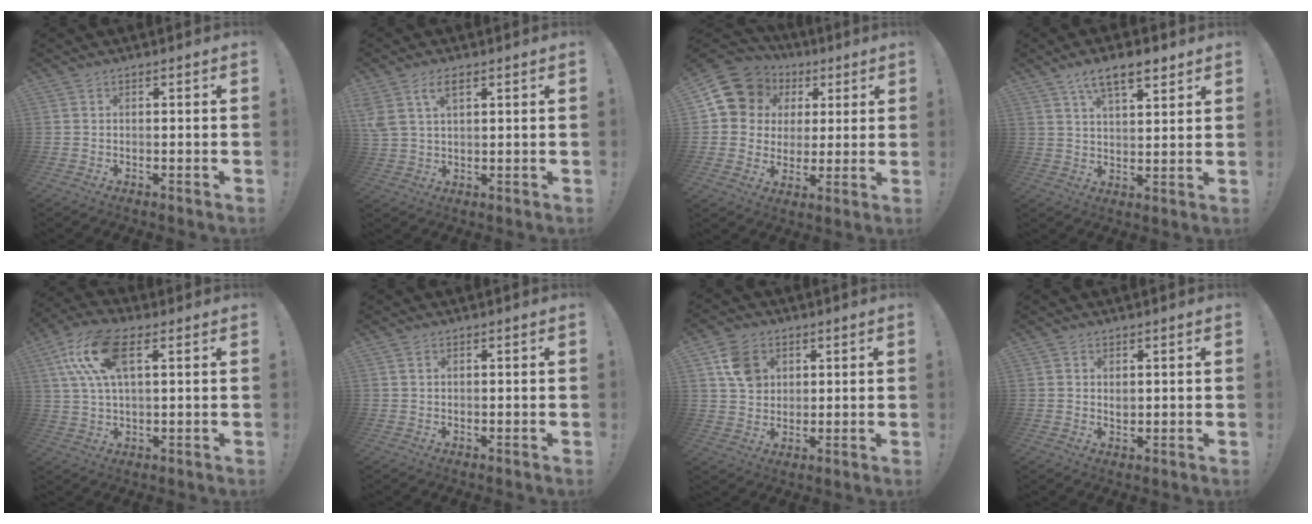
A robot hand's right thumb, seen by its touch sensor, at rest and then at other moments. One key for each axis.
{"total": 4.2, "fx": 2.4, "fy": 1.8, "fz": 2.9, "tx": -0.058, "ty": -0.005, "tz": 0.047}
{"total": 13.3, "fx": 5.7, "fy": 11.1, "fz": 4.6, "tx": -0.077, "ty": -0.025, "tz": 0.123}
{"total": 9.1, "fx": 6.0, "fy": 3.3, "fz": 6.1, "tx": -0.094, "ty": -0.023, "tz": 0.105}
{"total": 14.7, "fx": 5.4, "fy": 6.6, "fz": 12.0, "tx": -0.235, "ty": -0.002, "tz": 0.099}
{"total": 0.8, "fx": 0.5, "fy": 0.4, "fz": 0.4, "tx": -0.008, "ty": 0.002, "tz": 0.010}
{"total": 9.6, "fx": 3.9, "fy": 7.8, "fz": 4.0, "tx": -0.046, "ty": -0.011, "tz": 0.078}
{"total": 2.0, "fx": 0.9, "fy": 1.6, "fz": 0.9, "tx": -0.007, "ty": -0.002, "tz": 0.013}